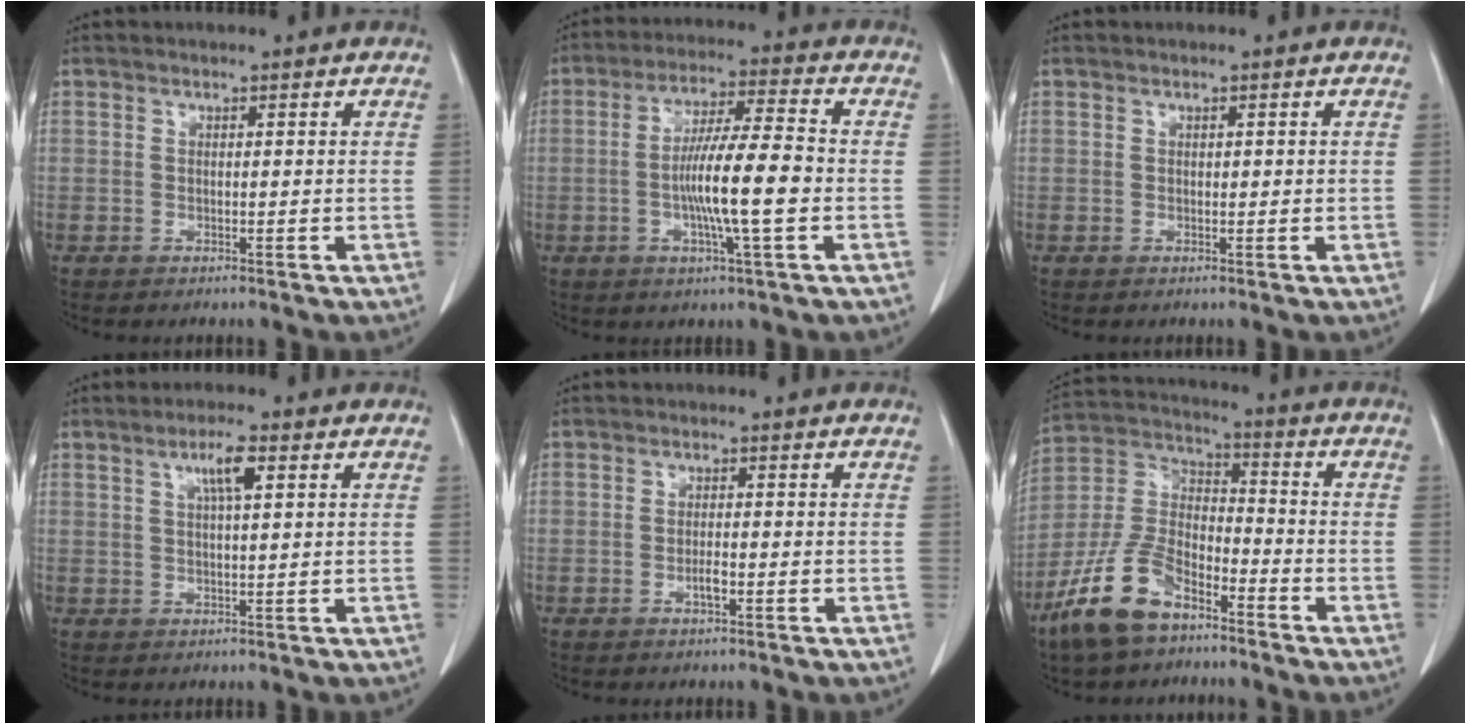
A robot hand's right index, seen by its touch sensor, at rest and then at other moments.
{"total": 10.8, "force": [-1.8, 0.3, 10.7], "torque": [-0.189, 0.000, -0.038]}
{"total": 0.5, "force": [0.1, 0.3, 0.4], "torque": [-0.005, 0.000, 0.003]}
{"total": 4.0, "force": [1.7, 0.4, 3.6], "torque": [-0.066, 0.003, 0.029]}
{"total": 1.7, "force": [-0.6, 0.4, 1.5], "torque": [-0.025, 0.003, -0.008]}
{"total": 13.0, "force": [-8.7, 5.5, 8.1], "torque": [-0.182, 0.000, -0.173]}